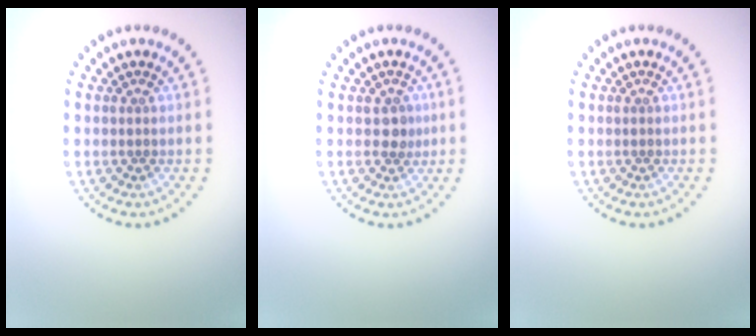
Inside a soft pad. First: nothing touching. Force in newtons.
{"total": 1.3, "press": 1.2, "slide": 0.6}
{"total": 0.0}